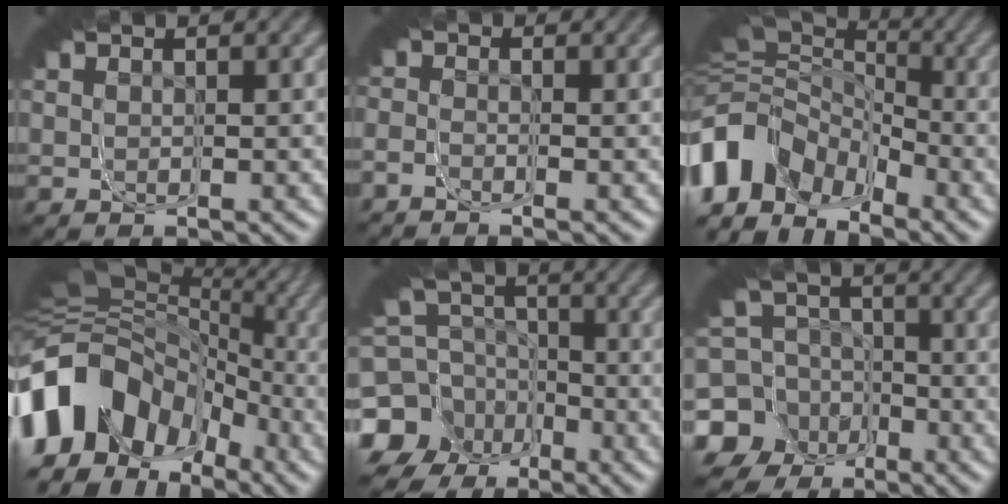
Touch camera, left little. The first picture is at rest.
{"total": 1.5, "force": [-0.5, 0.9, 1.0], "torque": [0.018, 0.005, -0.014]}
{"total": 9.4, "force": [-6.0, 5.0, 5.2], "torque": [-0.058, -0.007, -0.099]}
{"total": 16.6, "force": [-6.2, 9.5, 12.1], "torque": [-0.160, -0.006, -0.099]}
{"total": 12.9, "force": [-4.3, 10.1, 6.8], "torque": [-0.096, -0.040, -0.073]}
{"total": 14.0, "force": [-3.6, 11.0, 7.8], "torque": [-0.116, -0.039, -0.062]}